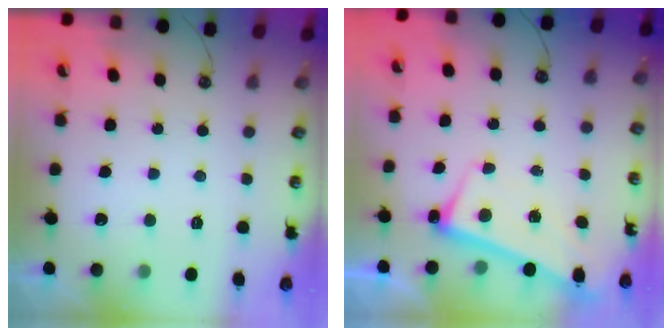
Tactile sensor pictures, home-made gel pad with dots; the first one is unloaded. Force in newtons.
{"total": 2.8, "press": 2.8, "slide": 0.5}